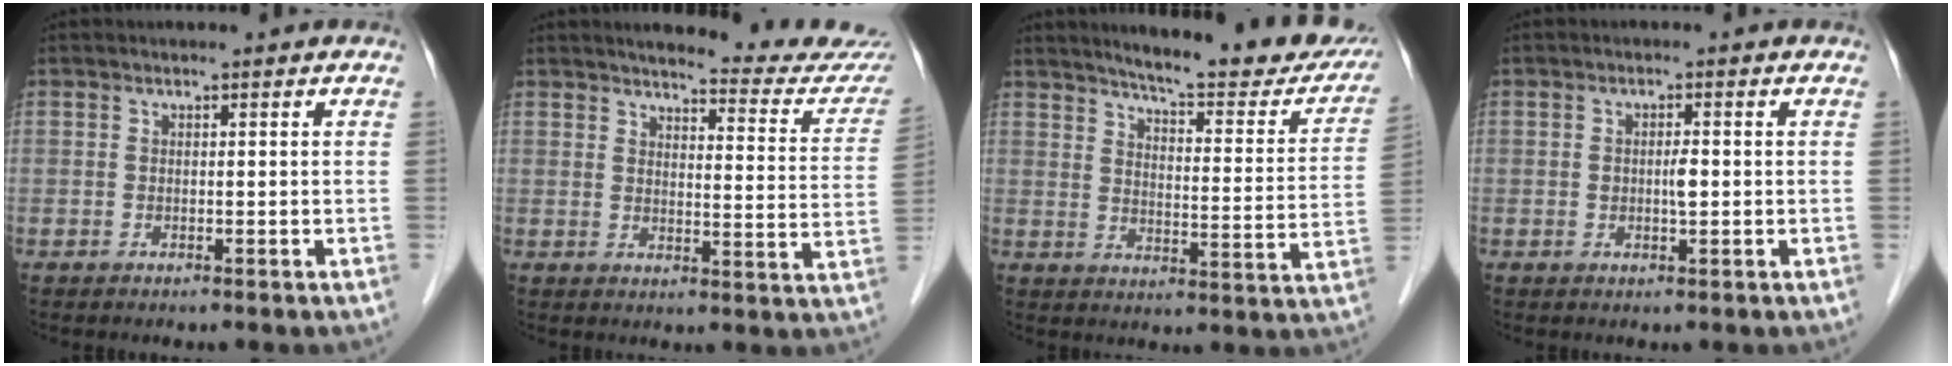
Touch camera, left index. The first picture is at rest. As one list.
[{"total": 15.6, "force": [15.0, 1.1, 4.2], "torque": [-0.037, -0.076, 0.153]}, {"total": 21.3, "force": [18.8, 3.2, 9.6], "torque": [-0.115, -0.053, 0.221]}, {"total": 2.0, "force": [-0.1, 0.6, 1.9], "torque": [-0.036, 0.001, -0.001]}]